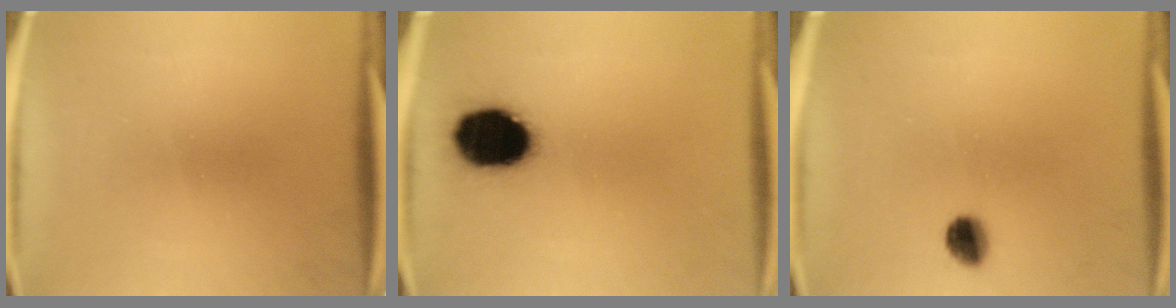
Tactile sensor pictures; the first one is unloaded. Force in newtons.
{"total": 15.9}
{"total": 4.2}